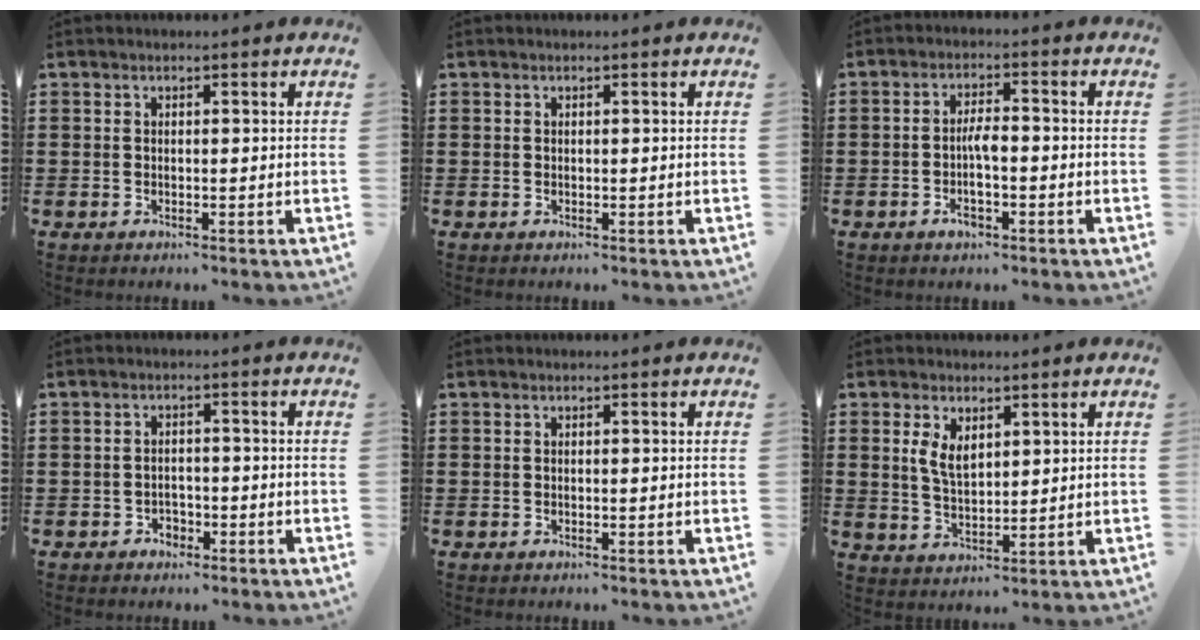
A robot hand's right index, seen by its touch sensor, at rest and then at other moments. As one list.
[{"total": 0.0}, {"total": 4.1, "force": [-1.3, 1.5, 3.6], "torque": [-0.070, 0.004, -0.027]}, {"total": 1.8, "force": [-1.4, 1.1, 0.4], "torque": [-0.013, -0.001, -0.031]}, {"total": 0.0}, {"total": 4.2, "force": [1.8, 2.6, 2.8], "torque": [-0.063, 0.008, 0.033]}]